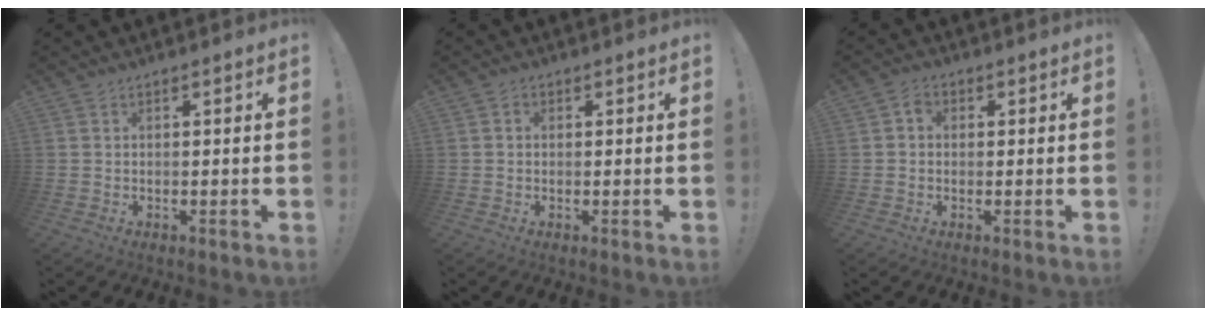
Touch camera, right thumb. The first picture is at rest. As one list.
[{"total": 1.3, "force": [-0.1, 1.2, 0.5], "torque": [-0.009, 0.004, -0.002]}, {"total": 2.9, "force": [0.1, 2.4, 1.7], "torque": [-0.023, 0.003, 0.000]}]